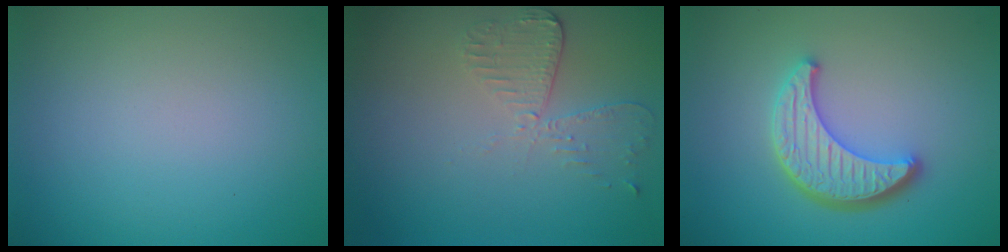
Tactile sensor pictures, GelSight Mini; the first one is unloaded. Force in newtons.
{"total": 2.9, "press": 2.6, "slide": 1.3}
{"total": 4.6, "press": 3.8, "slide": 2.6}